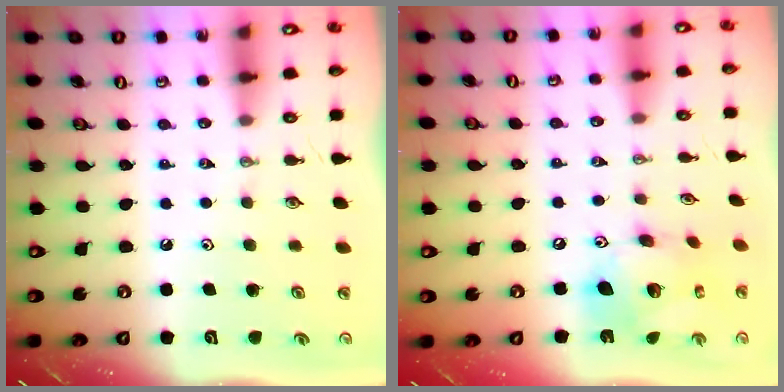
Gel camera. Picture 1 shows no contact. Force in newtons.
{"total": 15.6, "press": 15.6, "slide": 1.5}